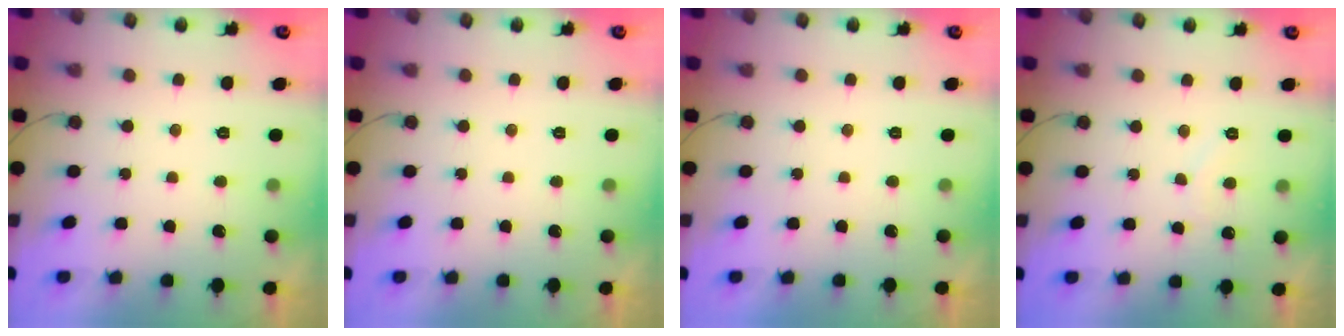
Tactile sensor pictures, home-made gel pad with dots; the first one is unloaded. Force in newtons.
{"total": 0.0}
{"total": 1.9, "press": 1.9, "slide": 0.1}
{"total": 5.6, "press": 5.6, "slide": 0.3}